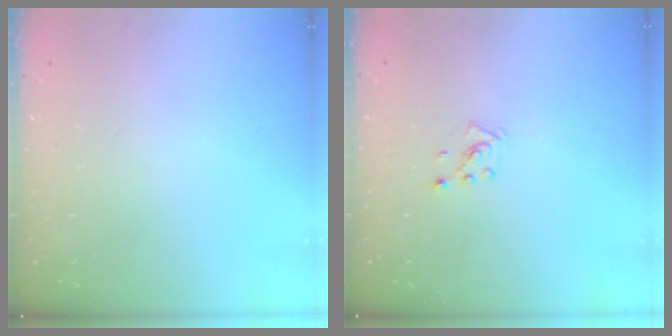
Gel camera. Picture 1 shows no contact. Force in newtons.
{"total": 2.0, "press": 2.0, "slide": 0.6}